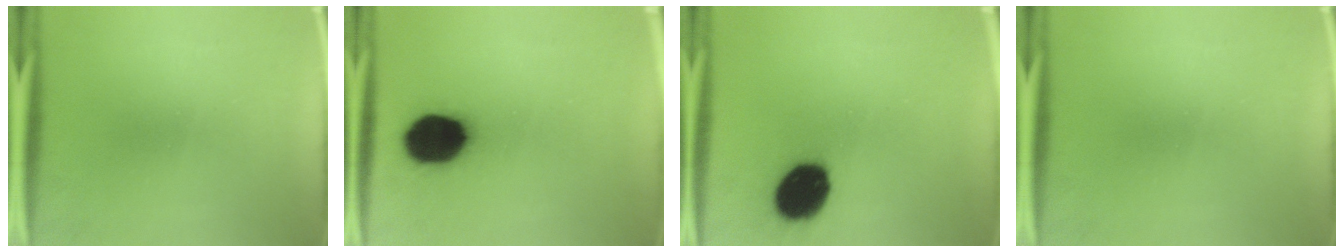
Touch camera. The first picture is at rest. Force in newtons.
{"total": 15.1}
{"total": 14.8}
{"total": 0.0}